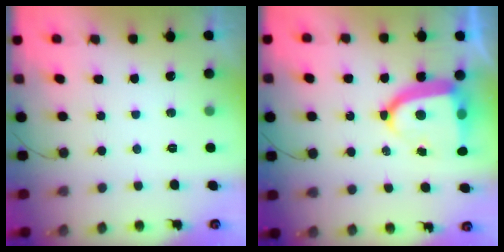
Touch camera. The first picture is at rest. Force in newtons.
{"total": 13.0, "press": 12.9, "slide": 1.8}